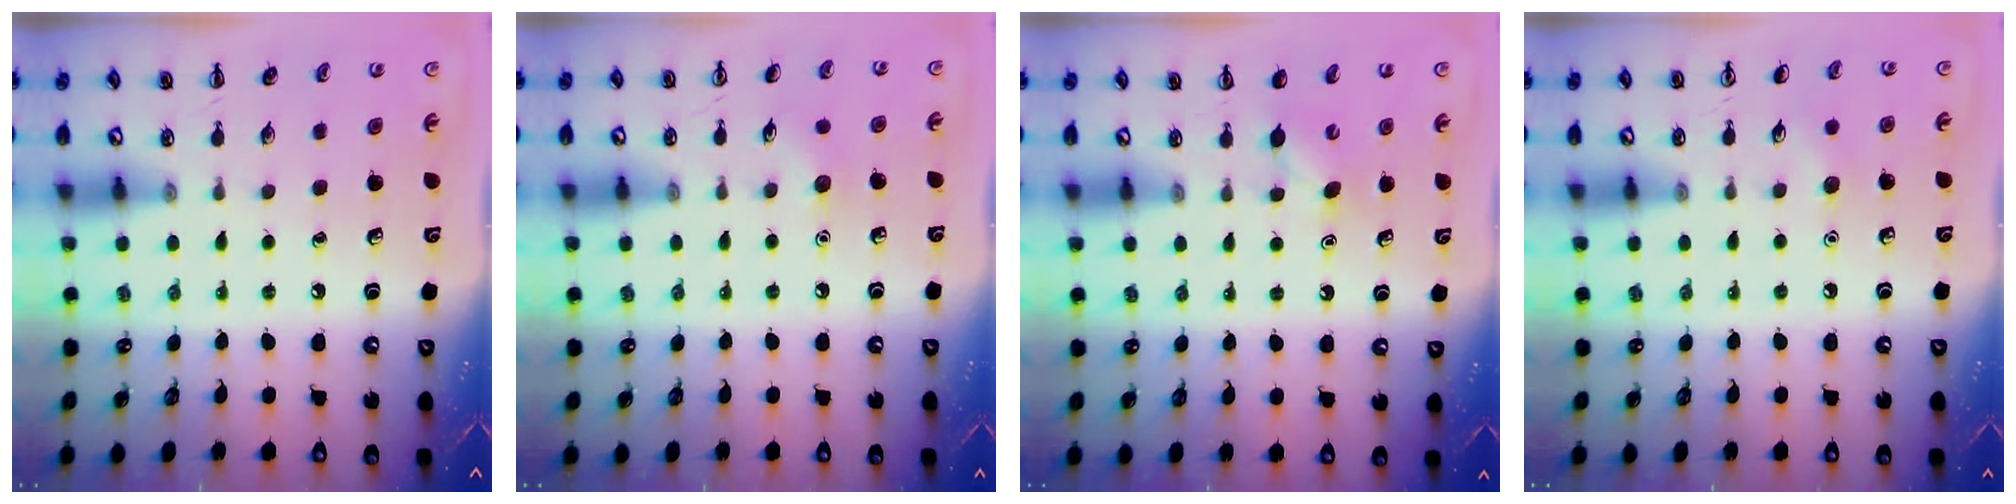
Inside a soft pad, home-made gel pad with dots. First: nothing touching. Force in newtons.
{"total": 5.1, "press": 4.9, "slide": 1.5}
{"total": 4.2, "press": 4.0, "slide": 1.2}
{"total": 4.5, "press": 4.2, "slide": 1.3}